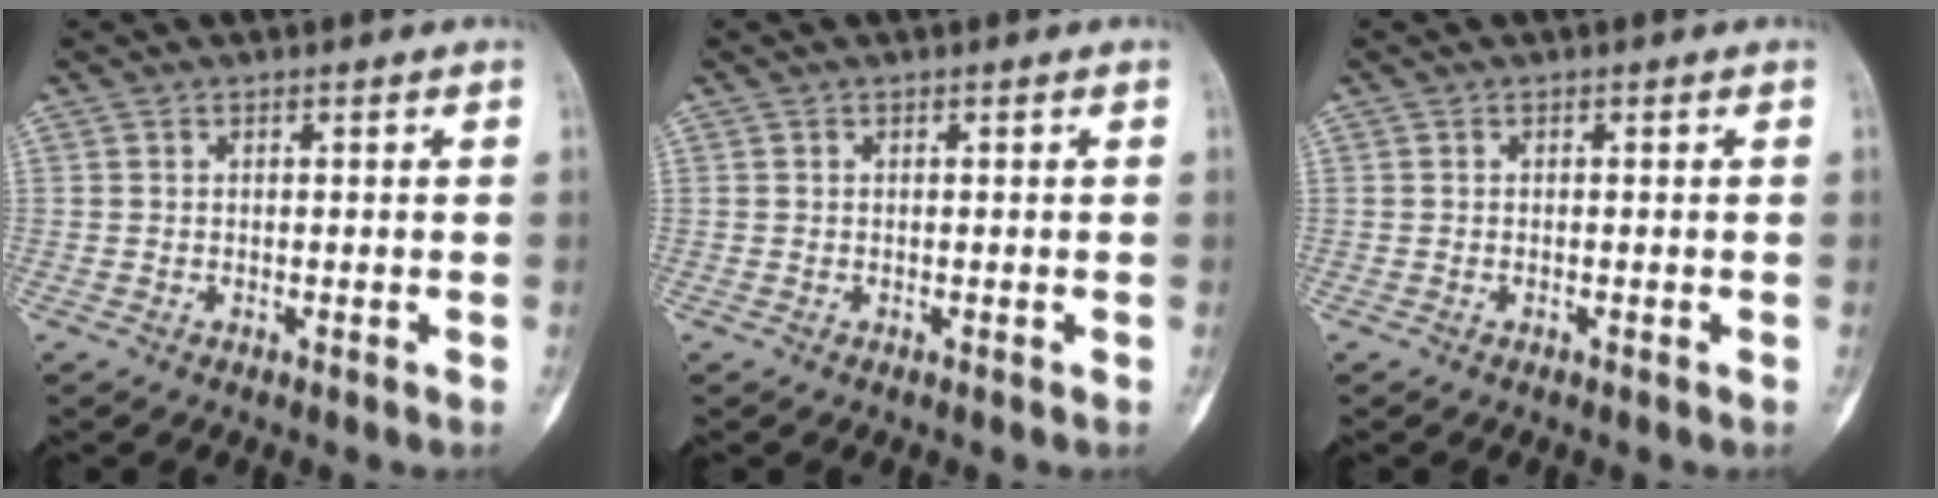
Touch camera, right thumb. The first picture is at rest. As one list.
[{"total": 0.0}, {"total": 0.0}]